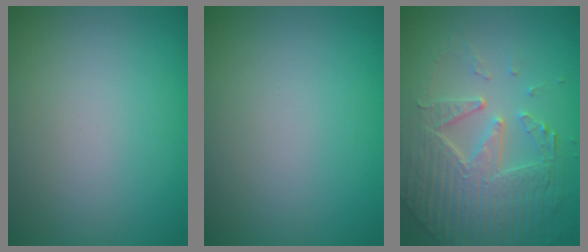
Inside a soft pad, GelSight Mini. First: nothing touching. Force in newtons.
{"total": 0.0}
{"total": 7.4, "press": 5.4, "slide": 5.0}